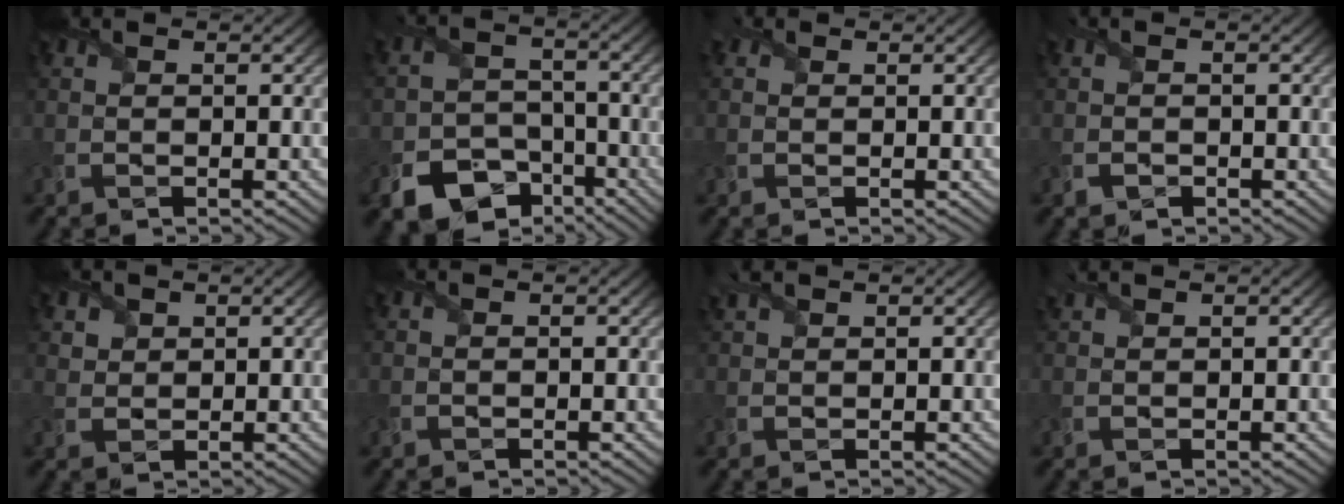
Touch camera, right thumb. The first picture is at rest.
{"total": 9.7, "force": [-6.5, 6.4, 3.5], "torque": [-0.063, -0.020, -0.120]}
{"total": 1.0, "force": [0.4, 0.9, 0.2], "torque": [-0.010, 0.001, 0.004]}
{"total": 0.9, "force": [-0.8, 0.5, 0.2], "torque": [-0.005, -0.004, -0.016]}
{"total": 1.8, "force": [1.3, 1.2, 0.3], "torque": [-0.021, -0.003, 0.024]}
{"total": 0.0}
{"total": 2.4, "force": [1.8, 0.7, 1.4], "torque": [-0.037, 0.014, 0.036]}
{"total": 1.6, "force": [1.5, 0.1, 0.7], "torque": [-0.021, 0.012, 0.032]}